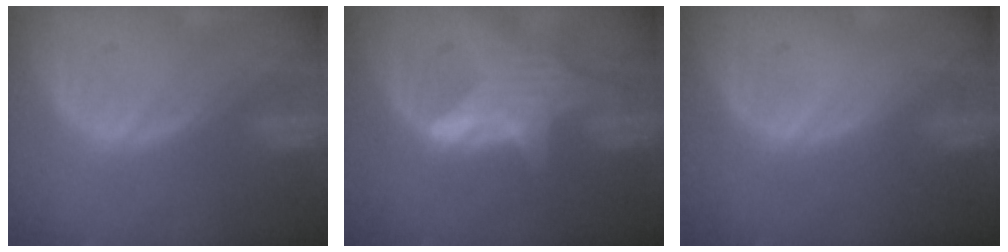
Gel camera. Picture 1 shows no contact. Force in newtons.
{"total": 6.3, "press": 6.1, "slide": 1.5}
{"total": 0.0}